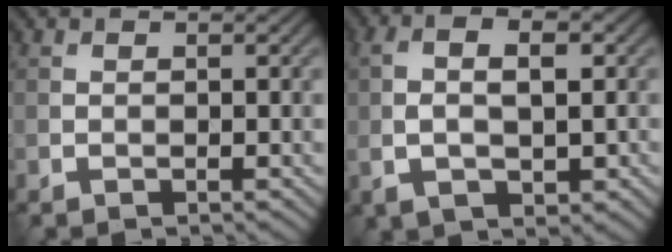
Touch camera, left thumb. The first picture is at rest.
{"total": 6.5, "force": [-0.3, 2.9, 5.8], "torque": [-0.115, 0.003, -0.005]}